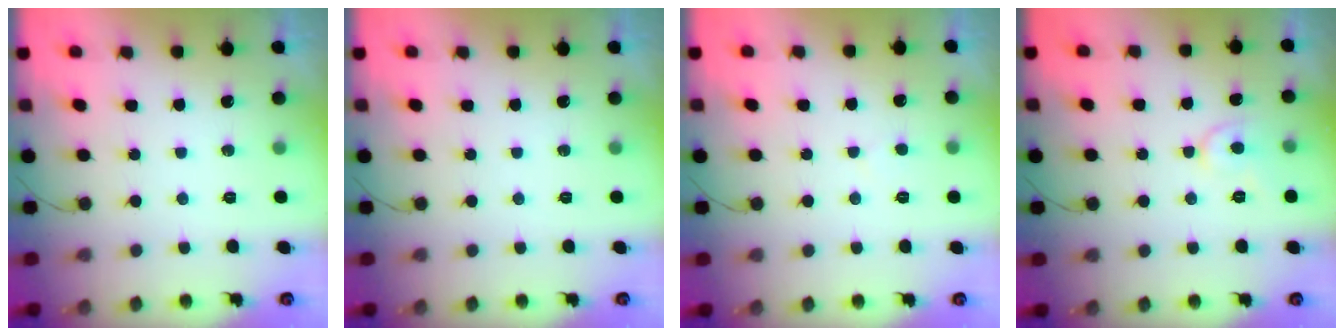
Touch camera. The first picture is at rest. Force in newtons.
{"total": 0.0}
{"total": 1.4, "press": 1.3, "slide": 0.1}
{"total": 6.0, "press": 6.0, "slide": 0.6}